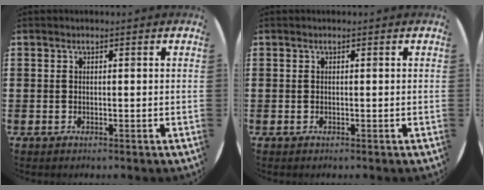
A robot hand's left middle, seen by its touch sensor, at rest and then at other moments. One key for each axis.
{"total": 0.0}